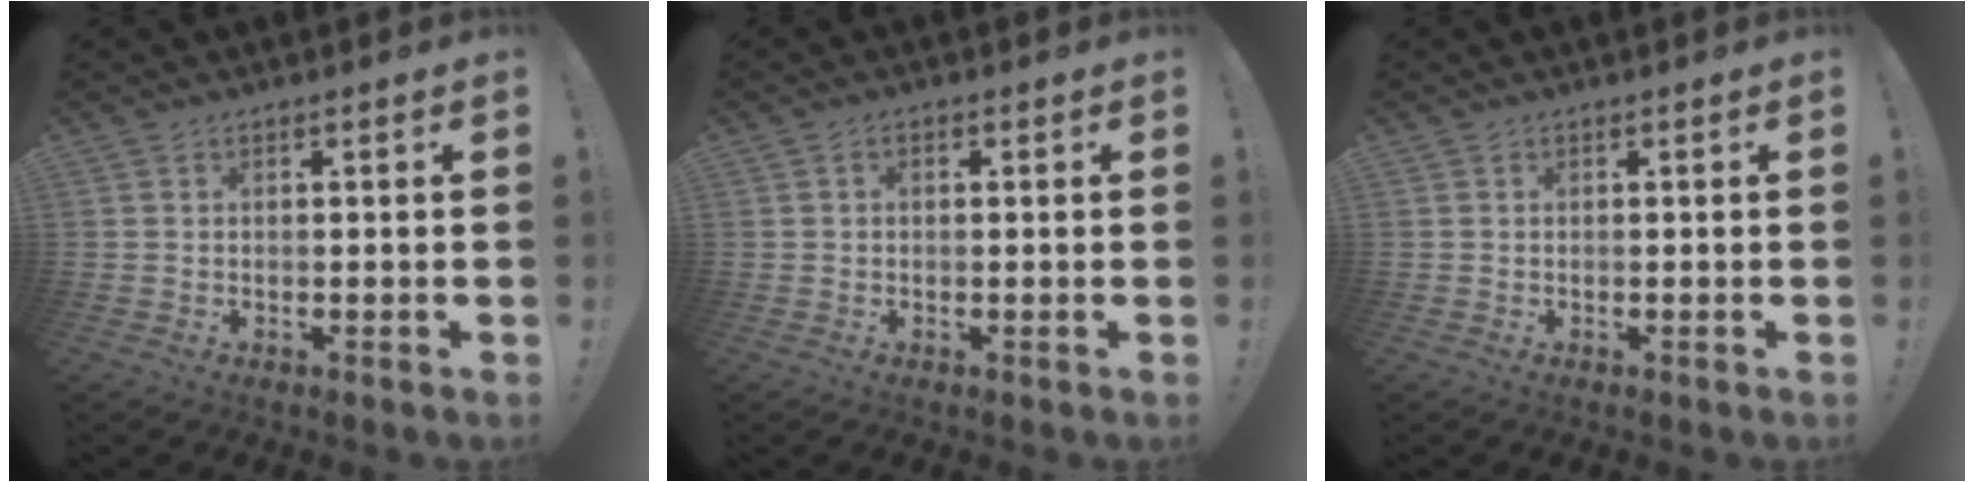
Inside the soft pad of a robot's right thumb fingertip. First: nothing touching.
{"total": 1.2, "force": [0.0, 0.8, 0.8], "torque": [-0.012, 0.004, -0.002]}
{"total": 0.0}